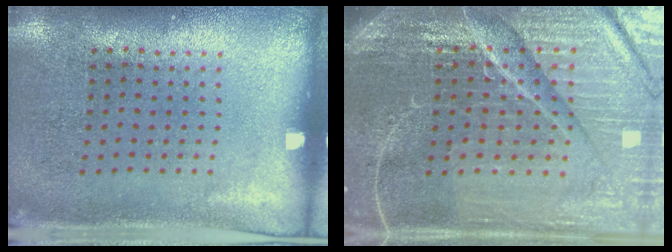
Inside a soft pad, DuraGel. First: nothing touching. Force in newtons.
{"total": 6.5, "press": 5.8, "slide": 3.0}